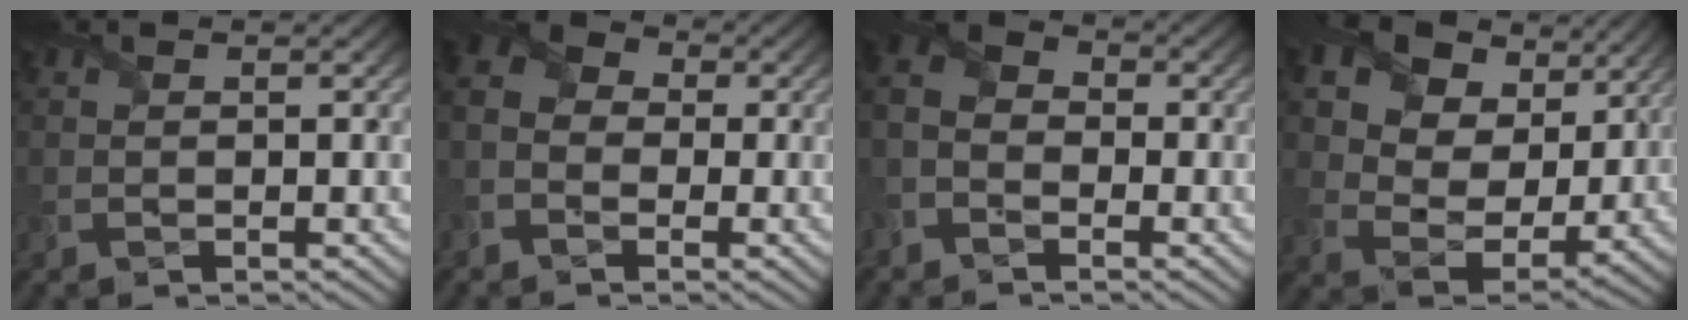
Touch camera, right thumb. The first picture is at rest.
{"total": 6.5, "force": [-2.0, 5.2, 3.3], "torque": [-0.086, -0.006, -0.049]}
{"total": 5.6, "force": [-3.1, 3.8, 2.8], "torque": [-0.068, -0.003, -0.064]}
{"total": 15.4, "force": [7.5, 10.3, 8.5], "torque": [-0.202, 0.028, 0.136]}